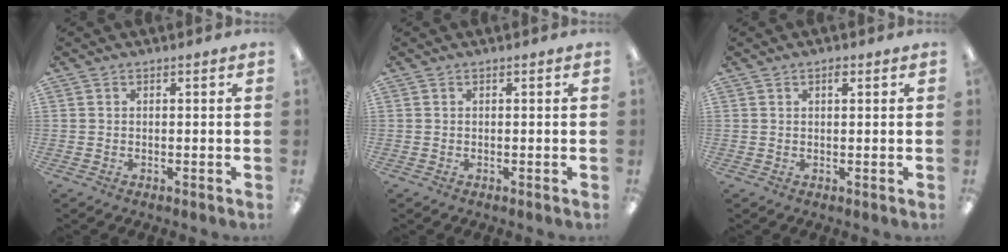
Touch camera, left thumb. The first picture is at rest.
{"total": 0.0}
{"total": 1.7, "force": [0.9, 0.8, 1.1], "torque": [-0.008, -0.003, 0.012]}